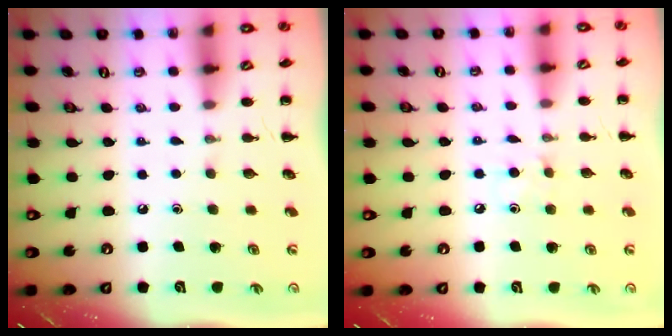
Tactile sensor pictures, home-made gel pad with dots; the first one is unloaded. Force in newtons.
{"total": 4.5, "press": 4.3, "slide": 1.4}